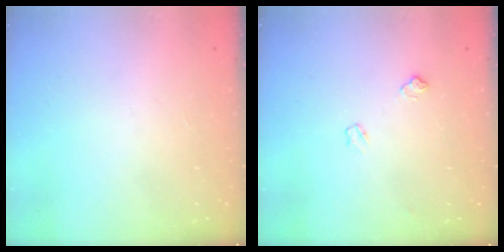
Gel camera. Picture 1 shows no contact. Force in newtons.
{"total": 4.5, "press": 4.5, "slide": 0.8}